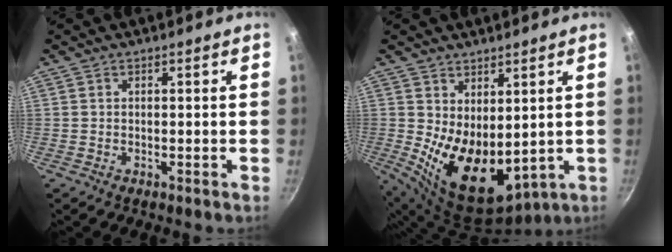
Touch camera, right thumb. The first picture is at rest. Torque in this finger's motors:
{"motor_torque": [-0.60, 1.32, 1.83, 0.27, 0.20]}